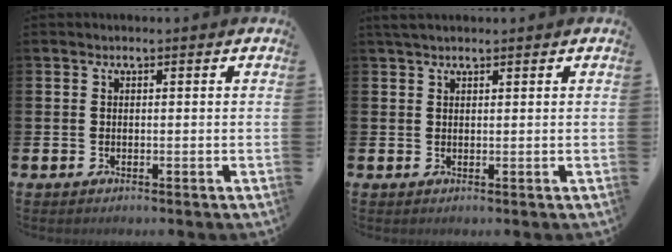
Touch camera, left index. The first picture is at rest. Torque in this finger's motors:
{"motor_torque": [-0.05, 0.03, -0.22, 0.02]}